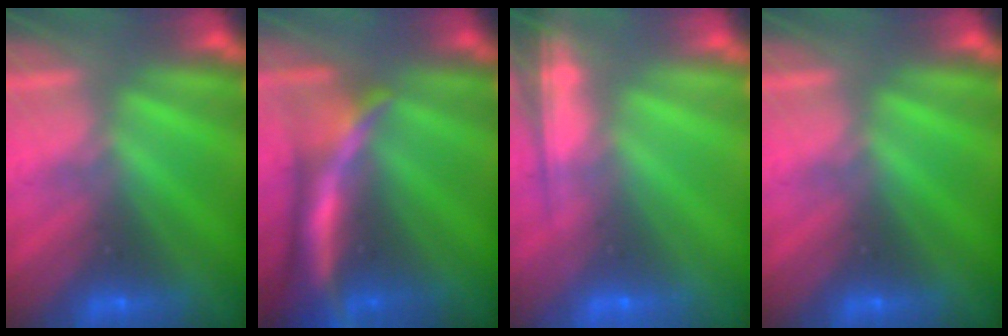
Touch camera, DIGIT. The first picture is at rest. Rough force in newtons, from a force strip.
{"total": 7.1}
{"total": 7.2}
{"total": 0.0}